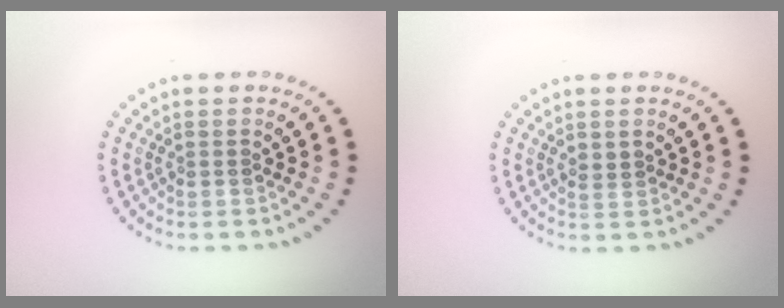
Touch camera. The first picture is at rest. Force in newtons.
{"total": 0.8, "press": 0.8, "slide": 0.2}